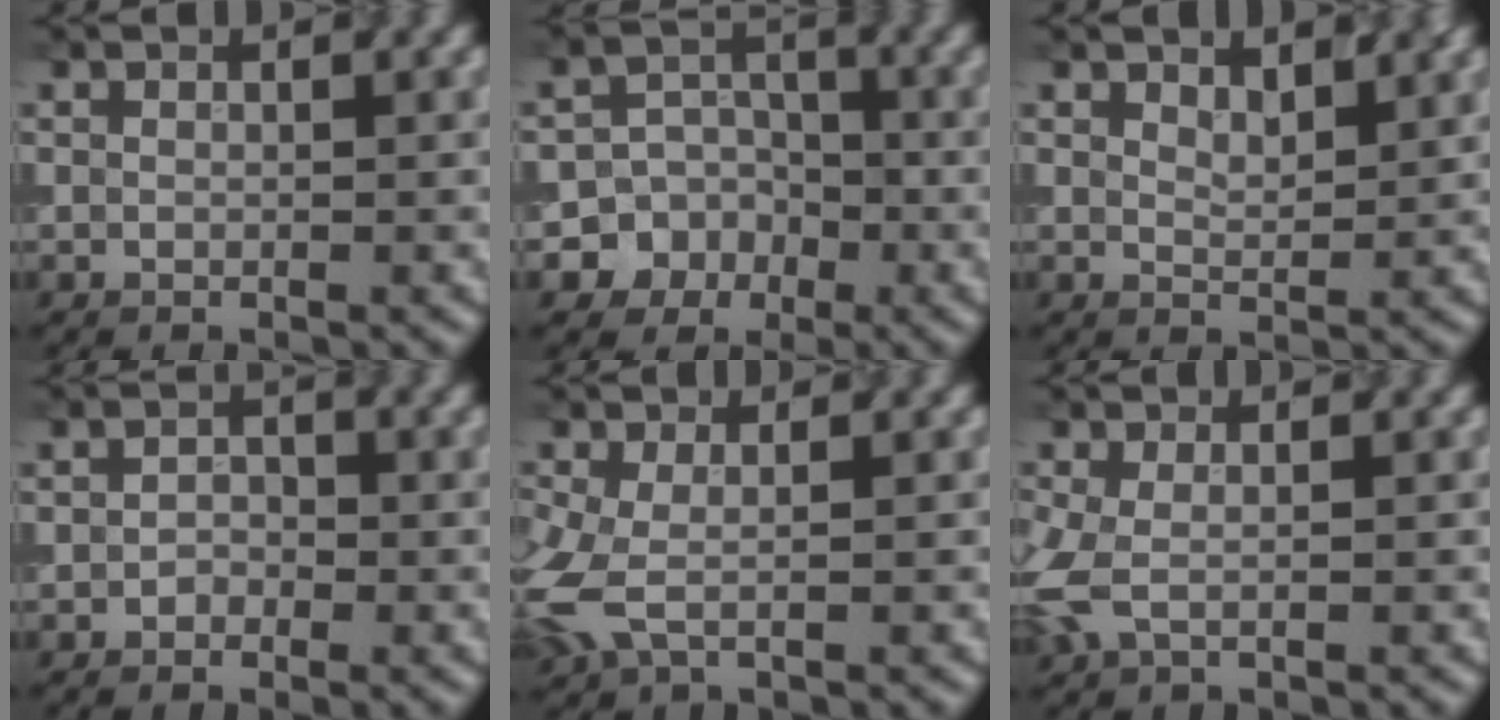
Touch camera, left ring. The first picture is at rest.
{"total": 6.3, "force": [-2.9, 5.6, 0.4], "torque": [0.020, -0.001, -0.060]}
{"total": 2.0, "force": [1.7, 0.6, 0.9], "torque": [-0.013, 0.000, 0.031]}
{"total": 1.1, "force": [-0.5, 0.9, 0.5], "torque": [-0.004, -0.001, -0.011]}
{"total": 3.2, "force": [-0.3, 1.7, 2.7], "torque": [-0.082, -0.006, -0.011]}
{"total": 2.5, "force": [-0.1, 1.3, 2.1], "torque": [-0.059, -0.001, -0.007]}